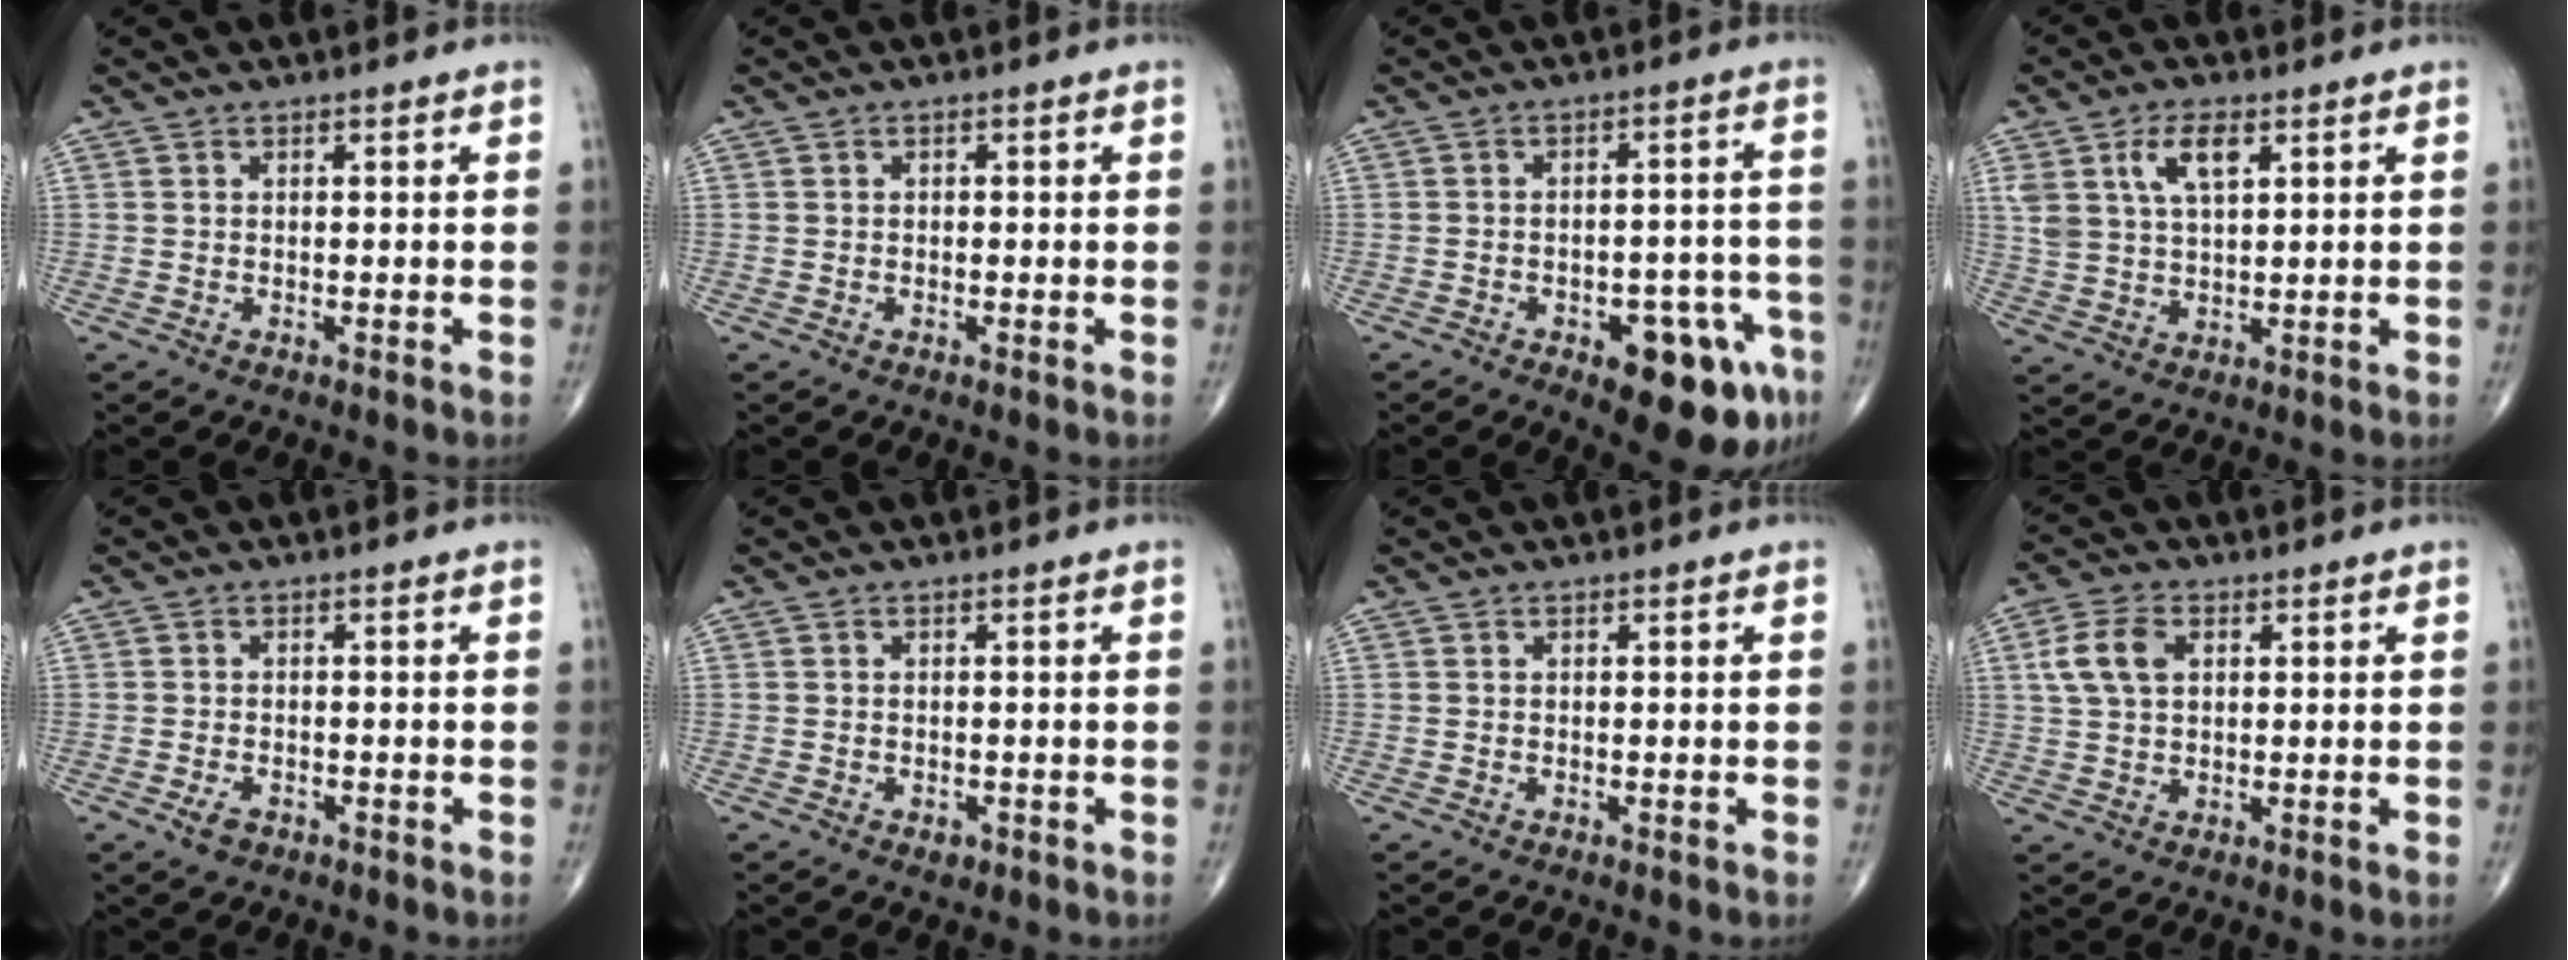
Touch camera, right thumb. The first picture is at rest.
{"total": 0.0}
{"total": 14.4, "force": [-7.0, 6.1, 11.0], "torque": [-0.103, 0.042, -0.080]}
{"total": 7.7, "force": [3.5, 3.7, 5.8], "torque": [-0.107, -0.008, 0.071]}
{"total": 2.4, "force": [-1.3, 1.5, 1.4], "torque": [-0.027, 0.002, -0.019]}
{"total": 1.3, "force": [-0.6, 0.9, 0.7], "torque": [-0.008, 0.000, -0.006]}
{"total": 0.0}
{"total": 6.9, "force": [1.9, 4.4, 5.0], "torque": [-0.101, 0.006, 0.036]}